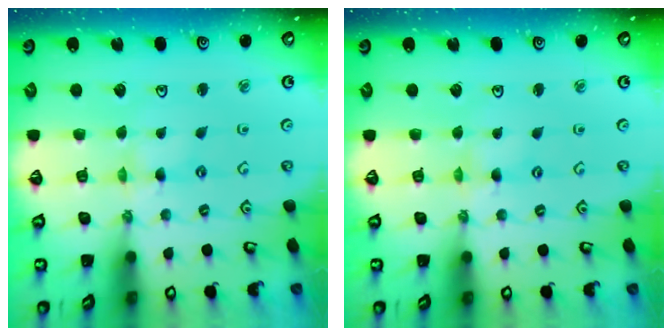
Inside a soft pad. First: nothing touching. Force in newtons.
{"total": 1.2, "press": 1.2, "slide": 0.2}